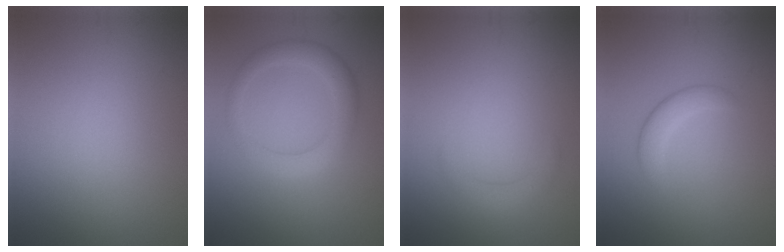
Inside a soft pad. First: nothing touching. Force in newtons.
{"total": 3.4, "press": 3.4, "slide": 0.2}
{"total": 1.4, "press": 1.4, "slide": 0.0}
{"total": 2.1, "press": 2.1, "slide": 0.1}